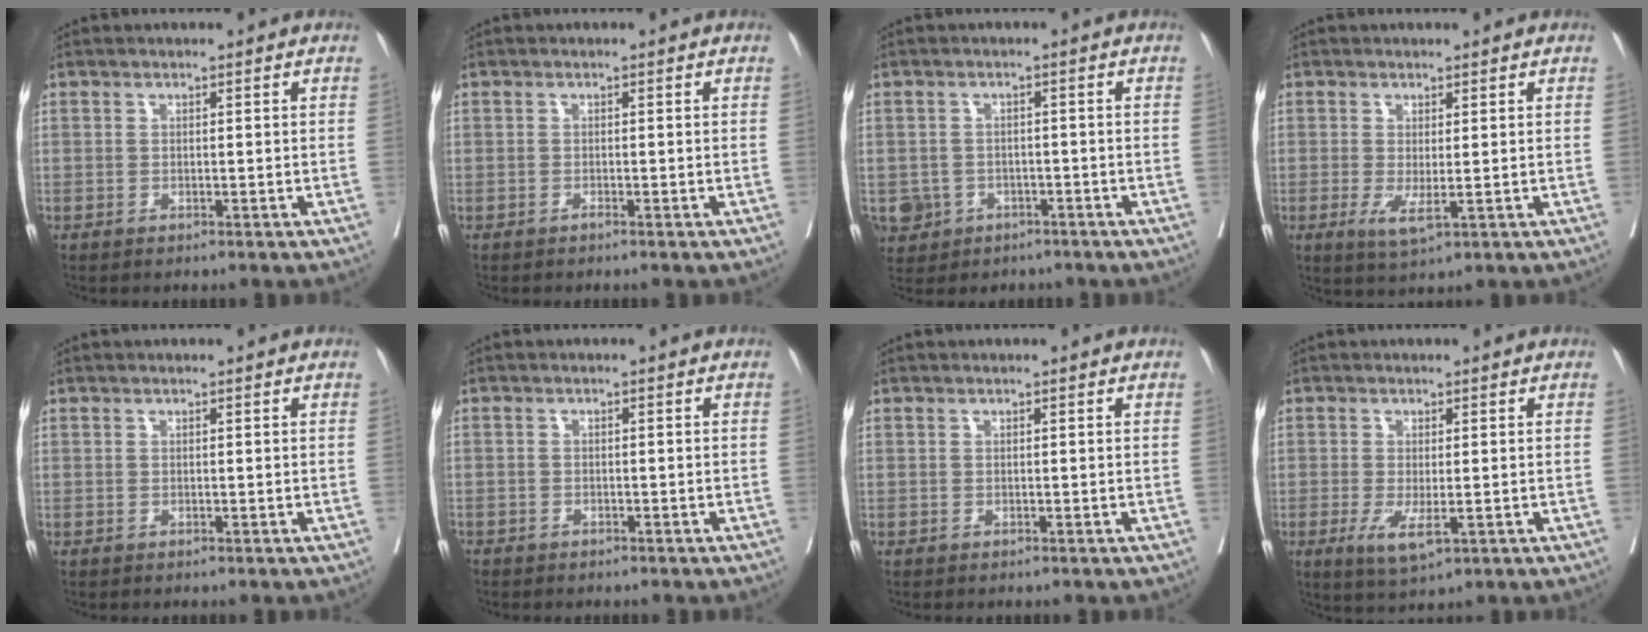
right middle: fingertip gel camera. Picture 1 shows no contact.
{"total": 0.0}
{"total": 5.6, "force": [-2.7, 4.9, 0.8], "torque": [-0.021, 0.006, -0.036]}
{"total": 3.4, "force": [-0.6, 0.8, 3.2], "torque": [-0.057, -0.011, -0.002]}
{"total": 0.0}
{"total": 1.7, "force": [-1.4, 1.0, 0.2], "torque": [-0.012, 0.001, -0.023]}
{"total": 0.0}
{"total": 4.6, "force": [-1.5, 1.3, 4.1], "torque": [-0.076, -0.011, -0.018]}